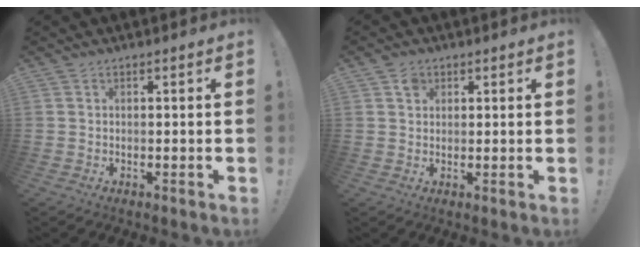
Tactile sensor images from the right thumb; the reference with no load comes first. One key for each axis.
{"total": 2.5, "fx": 1.5, "fy": 2.0, "fz": 0.7, "tx": -0.010, "ty": -0.001, "tz": 0.025}